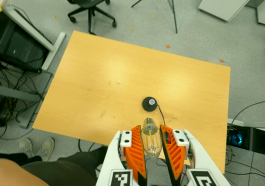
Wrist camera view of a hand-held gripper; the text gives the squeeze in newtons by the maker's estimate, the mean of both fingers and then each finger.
{"total": 13.2, "left": 13.7, "right": 12.7}